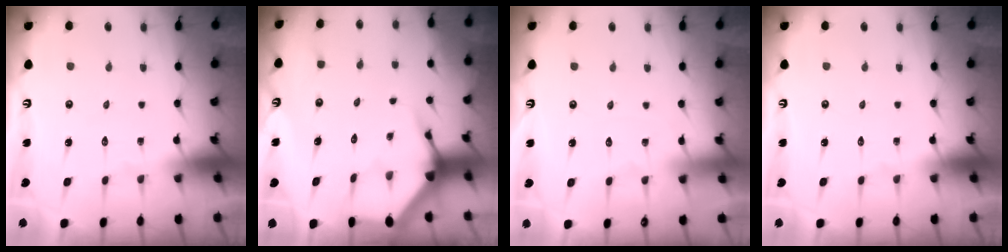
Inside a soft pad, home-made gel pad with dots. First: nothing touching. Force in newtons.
{"total": 3.8, "press": 3.8, "slide": 0.4}
{"total": 1.4, "press": 1.3, "slide": 0.3}
{"total": 0.0}